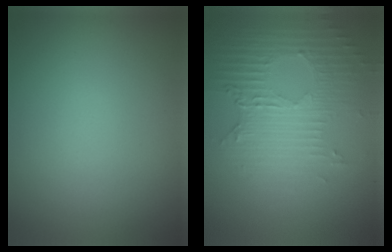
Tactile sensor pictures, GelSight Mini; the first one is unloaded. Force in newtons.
{"total": 4.5, "press": 3.1, "slide": 3.2}